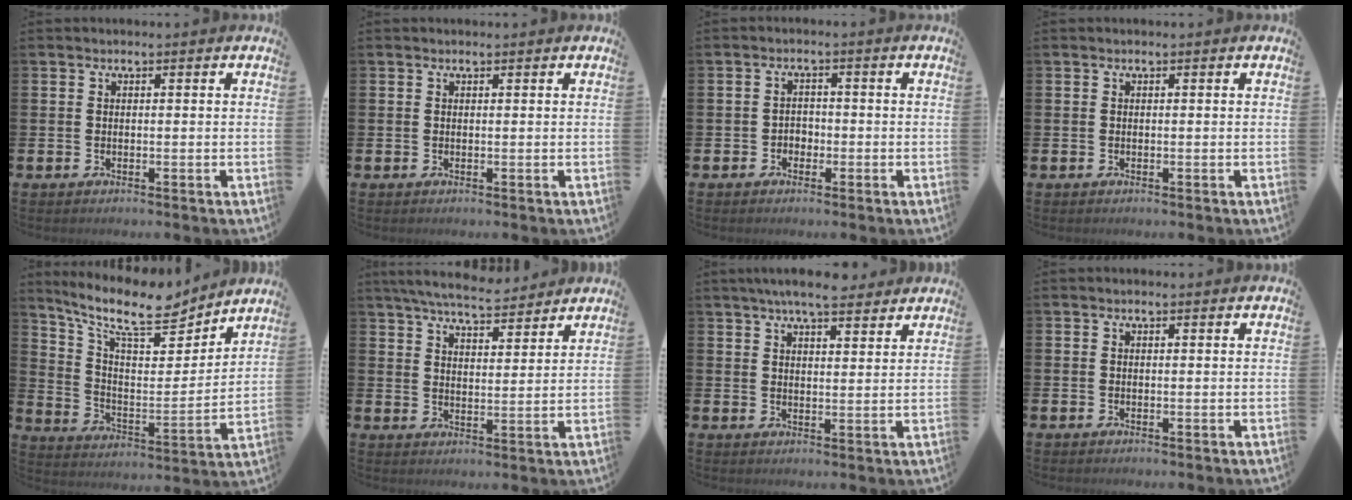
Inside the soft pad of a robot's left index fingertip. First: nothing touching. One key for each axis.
{"total": 0.0}
{"total": 1.9, "fx": -1.1, "fy": 1.5, "fz": 0.5, "tx": -0.011, "ty": 0.004, "tz": -0.025}
{"total": 0.0}
{"total": 11.1, "fx": 9.2, "fy": 3.2, "fz": 5.3, "tx": -0.133, "ty": -0.058, "tz": 0.156}
{"total": 6.5, "fx": 6.3, "fy": 0.8, "fz": 1.7, "tx": -0.049, "ty": -0.029, "tz": 0.113}
{"total": 5.8, "fx": 5.4, "fy": 0.9, "fz": 2.0, "tx": -0.043, "ty": -0.019, "tz": 0.096}
{"total": 0.0}